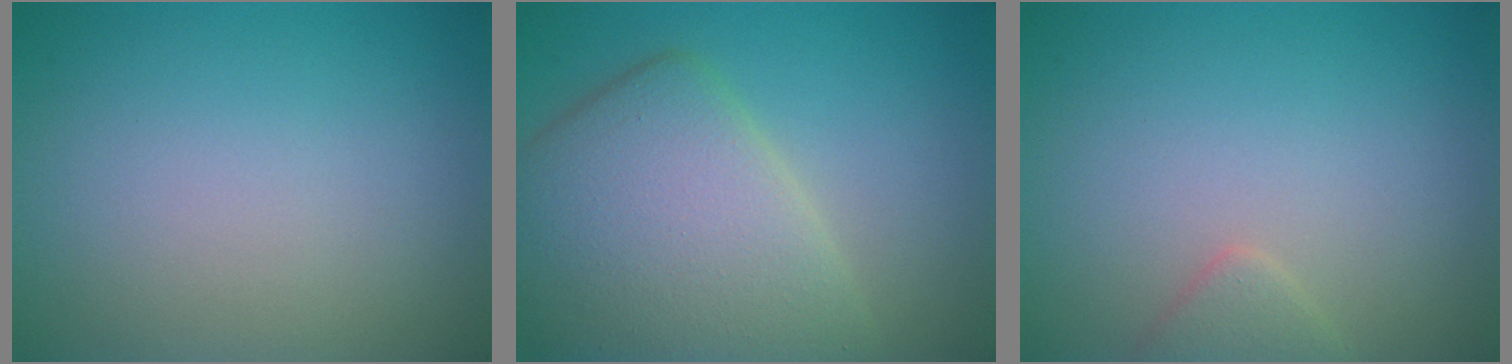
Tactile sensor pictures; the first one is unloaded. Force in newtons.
{"total": 8.4, "press": 8.4, "slide": 0.4}
{"total": 1.5, "press": 1.5, "slide": 0.1}